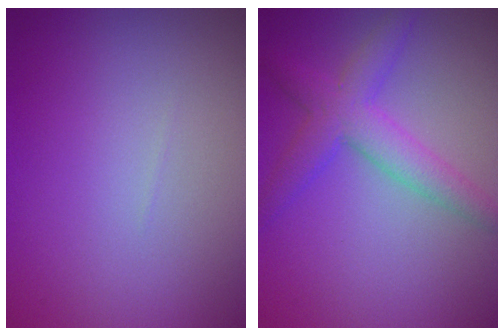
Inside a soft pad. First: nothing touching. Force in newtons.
{"total": 4.0, "press": 4.0, "slide": 0.0}